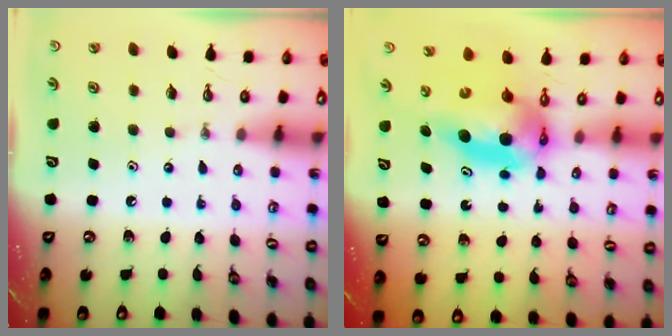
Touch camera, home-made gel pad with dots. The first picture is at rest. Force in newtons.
{"total": 7.1, "press": 7.1, "slide": 0.7}